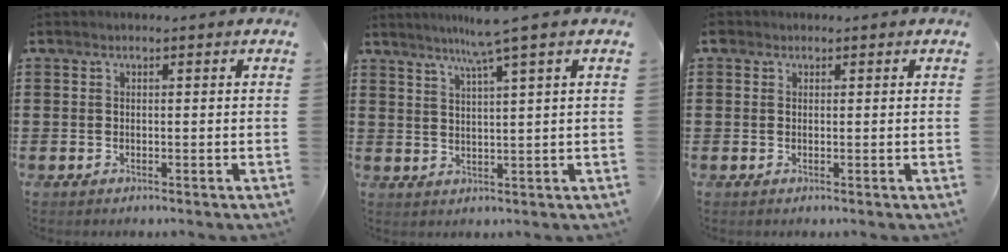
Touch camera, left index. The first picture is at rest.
{"total": 5.8, "force": [3.9, -1.2, 4.1], "torque": [-0.087, -0.007, 0.065]}
{"total": 0.6, "force": [0.2, 0.5, 0.2], "torque": [-0.006, 0.005, 0.003]}